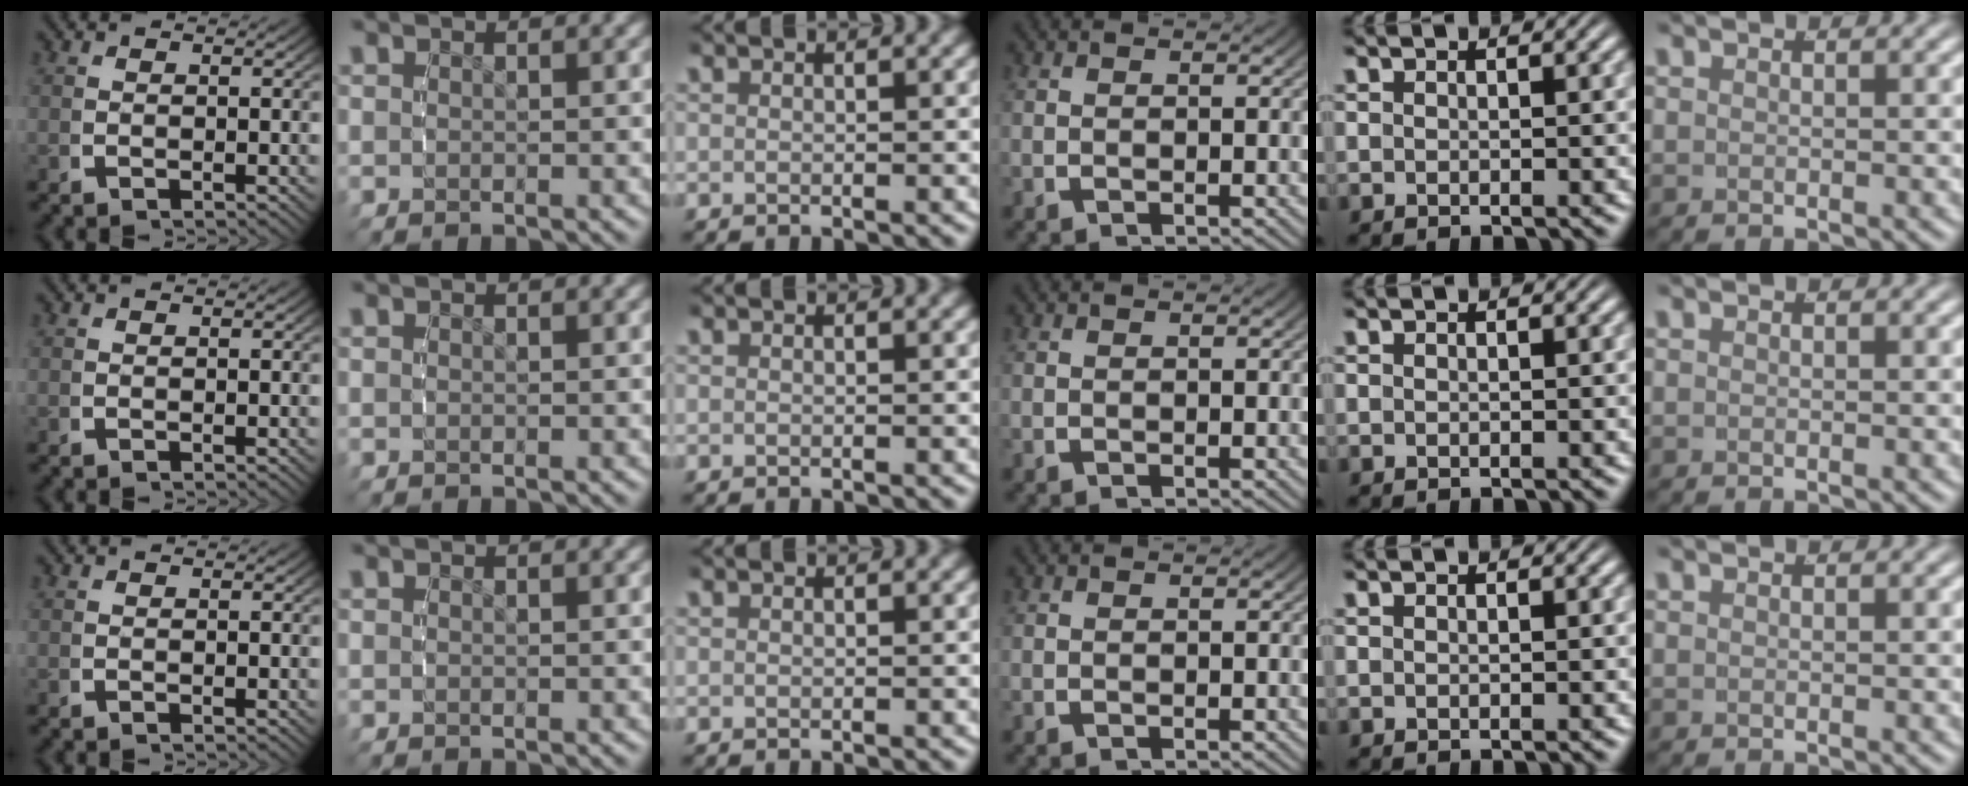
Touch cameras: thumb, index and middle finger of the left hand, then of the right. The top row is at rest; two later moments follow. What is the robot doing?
{"motion": "reach", "object": "measuring cup"}